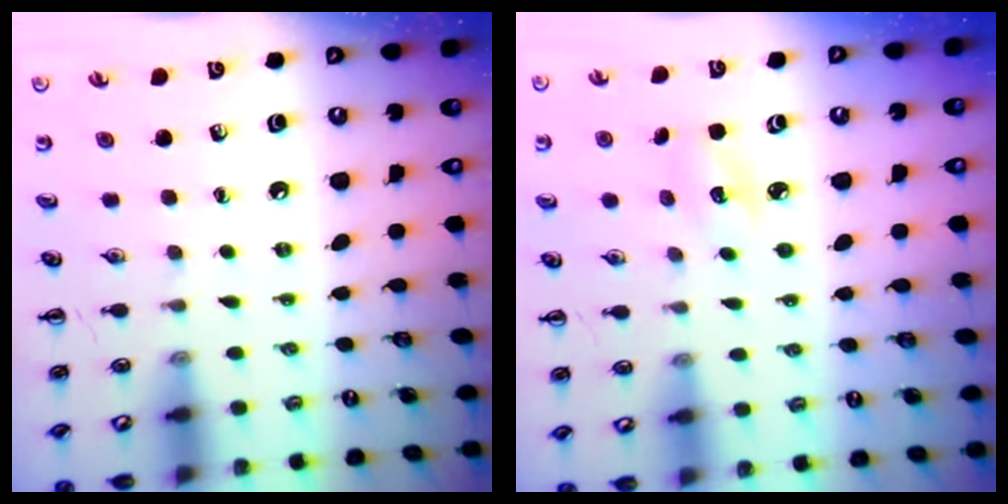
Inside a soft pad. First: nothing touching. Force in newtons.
{"total": 3.8, "press": 3.6, "slide": 1.1}